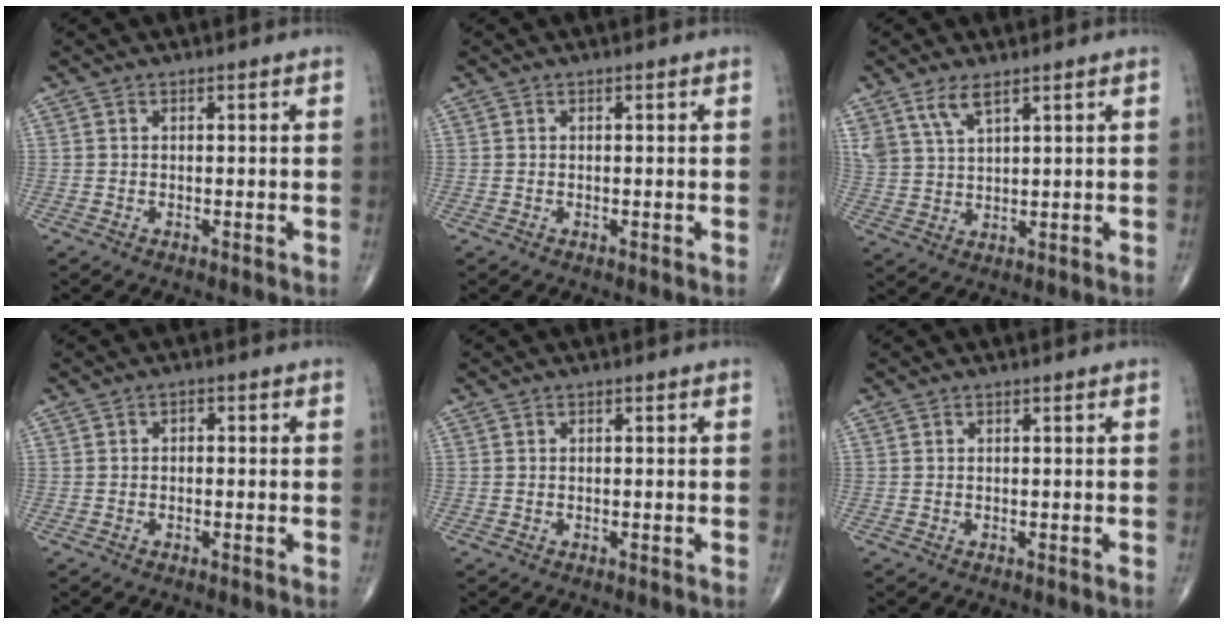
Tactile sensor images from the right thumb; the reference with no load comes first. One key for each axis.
{"total": 0.0}
{"total": 5.4, "fx": 3.7, "fy": 1.9, "fz": 3.4, "tx": -0.069, "ty": -0.013, "tz": 0.079}
{"total": 1.2, "fx": -0.1, "fy": 0.8, "fz": 0.8, "tx": -0.004, "ty": 0.008, "tz": -0.006}
{"total": 0.0}
{"total": 0.0}